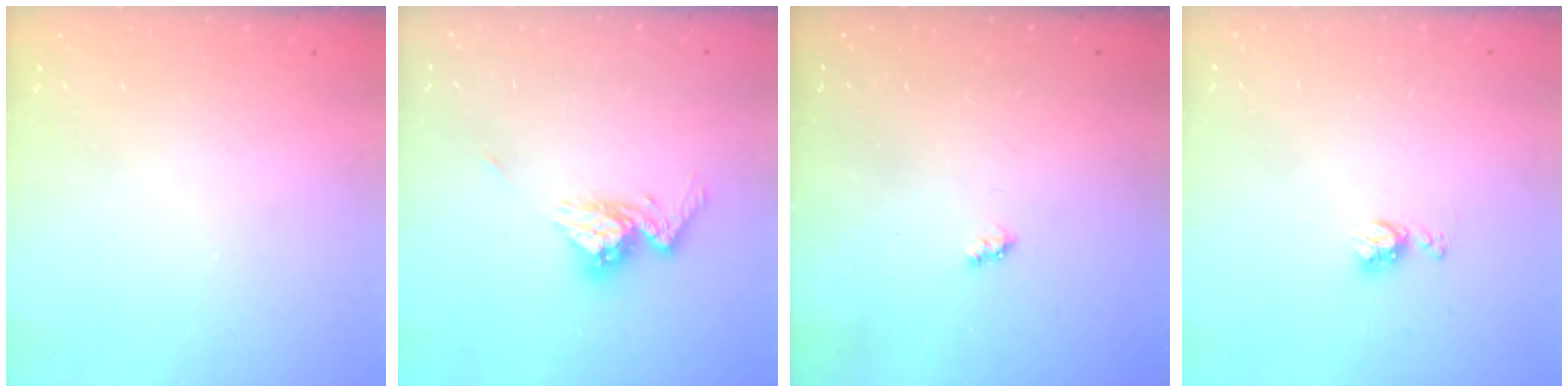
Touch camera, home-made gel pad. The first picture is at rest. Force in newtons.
{"total": 10.6, "press": 10.6, "slide": 1.0}
{"total": 2.6, "press": 2.6, "slide": 0.4}
{"total": 5.2, "press": 5.1, "slide": 0.6}